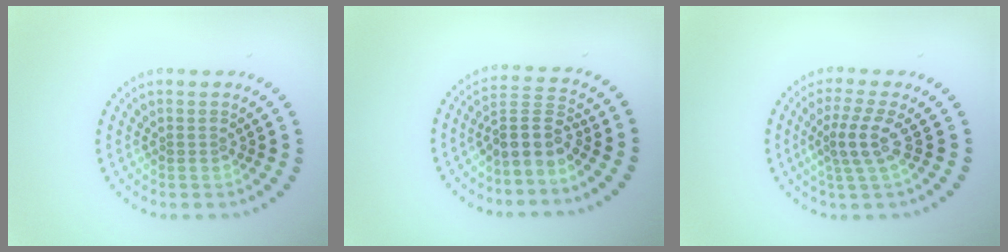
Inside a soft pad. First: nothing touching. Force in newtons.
{"total": 3.2, "press": 2.4, "slide": 2.2}
{"total": 3.1, "press": 2.3, "slide": 2.0}